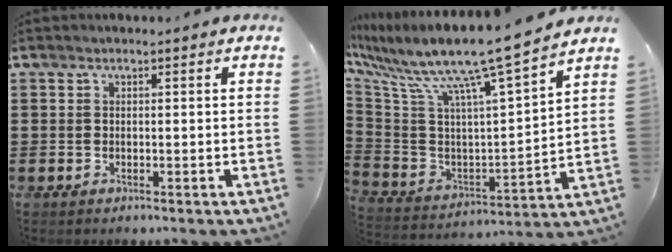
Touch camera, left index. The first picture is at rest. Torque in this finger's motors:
{"motor_torque": [0.63, -0.49, 0.70, 0.21]}